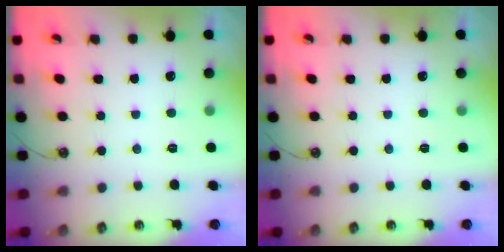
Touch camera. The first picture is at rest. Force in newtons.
{"total": 0.0}